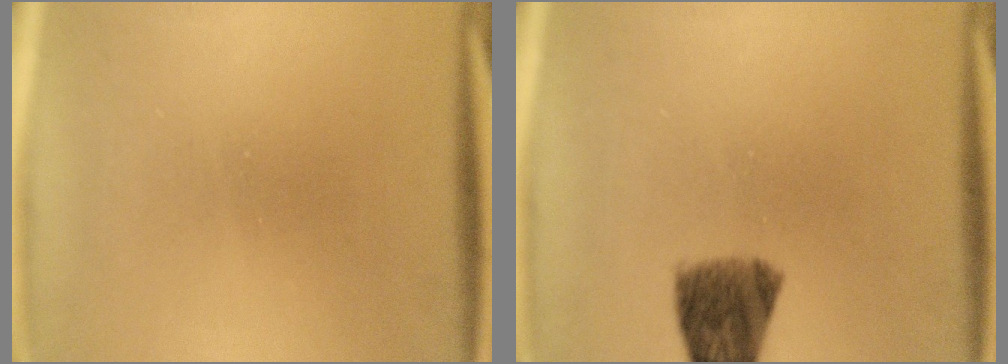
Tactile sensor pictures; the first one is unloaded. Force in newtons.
{"total": 8.5}